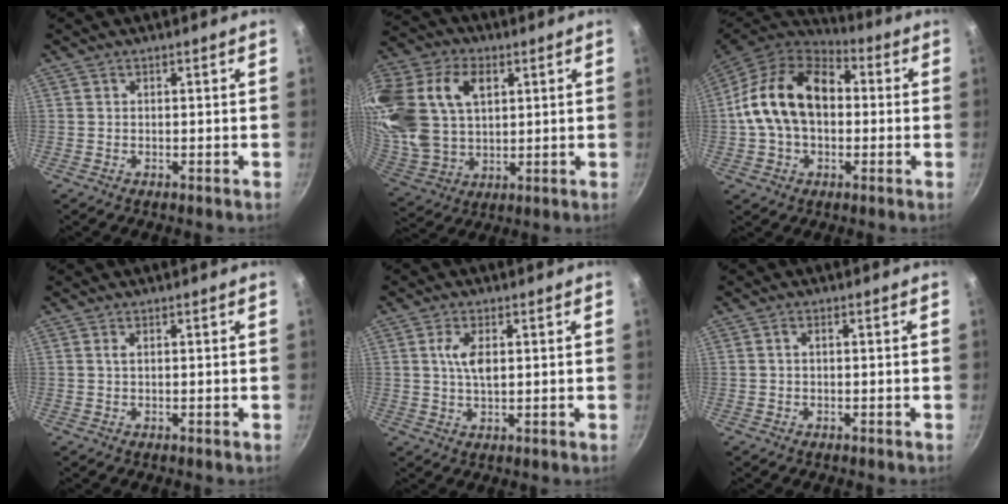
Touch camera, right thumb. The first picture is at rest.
{"total": 26.7, "force": [8.6, 18.2, 17.6], "torque": [-0.397, 0.022, 0.168]}
{"total": 18.4, "force": [1.0, 12.6, 13.4], "torque": [-0.211, 0.037, 0.003]}
{"total": 1.0, "force": [0.3, 0.2, 0.9], "torque": [-0.018, 0.000, 0.004]}
{"total": 5.0, "force": [1.1, 2.3, 4.3], "torque": [-0.079, 0.000, 0.020]}
{"total": 1.1, "force": [0.0, 0.6, 0.9], "torque": [-0.020, 0.007, -0.001]}